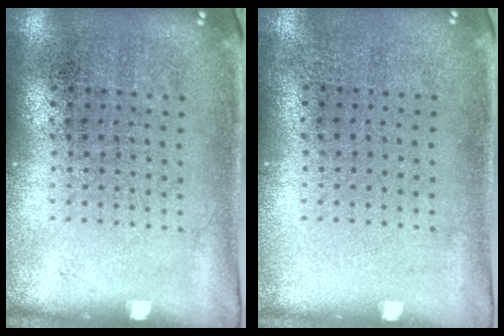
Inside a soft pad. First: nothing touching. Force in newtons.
{"total": 0.0}